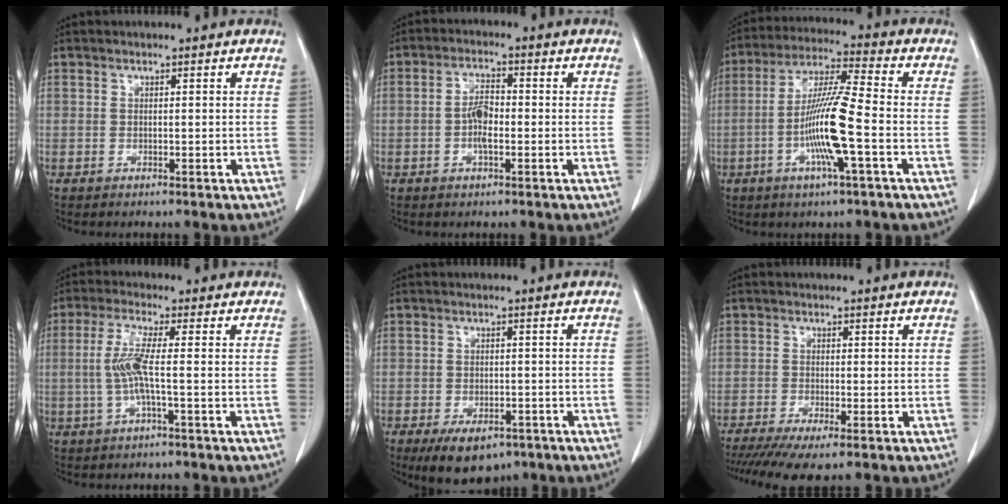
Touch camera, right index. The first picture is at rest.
{"total": 4.2, "force": [-0.8, 1.5, 3.9], "torque": [-0.075, 0.008, -0.015]}
{"total": 11.9, "force": [-3.0, 0.0, 11.5], "torque": [-0.220, -0.001, -0.062]}
{"total": 5.4, "force": [-0.3, 0.1, 5.4], "torque": [-0.118, 0.008, -0.008]}
{"total": 7.8, "force": [-5.3, 4.0, 4.1], "torque": [-0.060, -0.001, -0.075]}
{"total": 7.2, "force": [-5.4, 0.7, 4.7], "torque": [-0.072, -0.017, -0.088]}